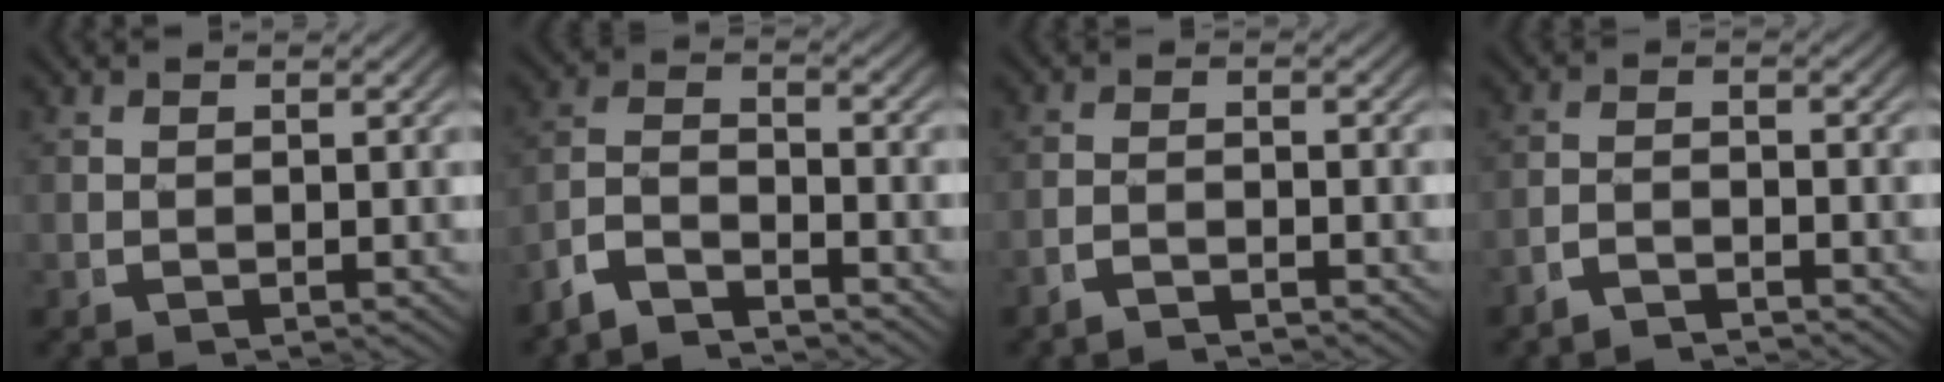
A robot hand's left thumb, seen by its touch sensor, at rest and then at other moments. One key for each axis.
{"total": 6.1, "fx": -3.5, "fy": 3.8, "fz": 3.4, "tx": -0.068, "ty": -0.022, "tz": -0.063}
{"total": 2.1, "fx": -2.0, "fy": 0.4, "fz": 0.4, "tx": -0.002, "ty": -0.002, "tz": -0.042}
{"total": 2.6, "fx": -2.4, "fy": 0.5, "fz": 0.5, "tx": -0.007, "ty": -0.006, "tz": -0.047}